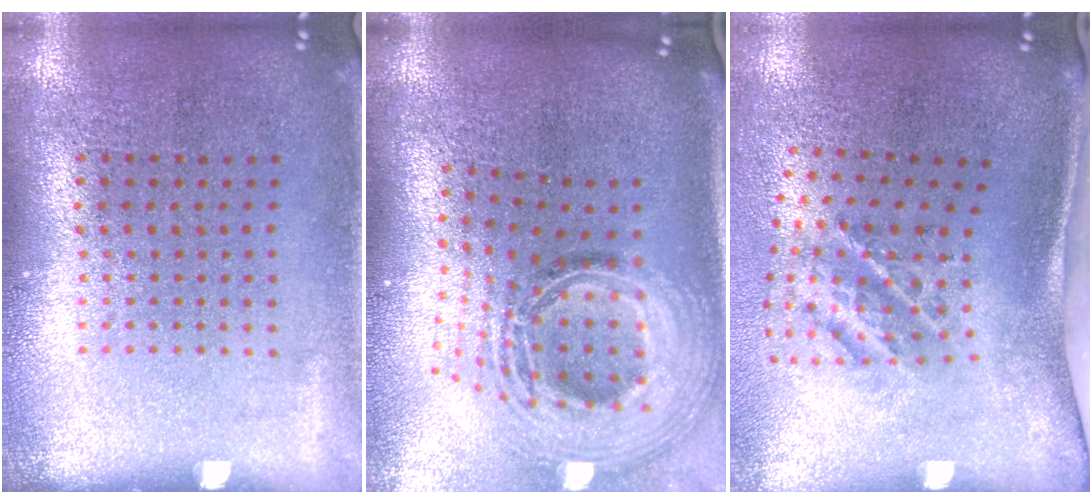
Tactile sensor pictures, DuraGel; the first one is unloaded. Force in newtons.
{"total": 2.8, "press": 1.9, "slide": 2.1}
{"total": 2.0, "press": 1.2, "slide": 1.5}